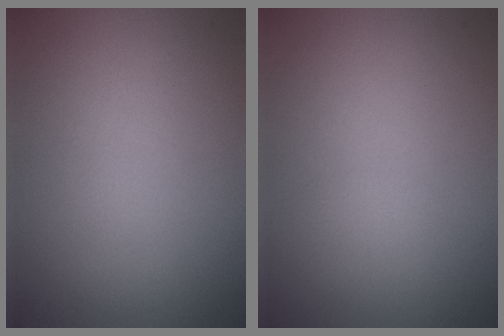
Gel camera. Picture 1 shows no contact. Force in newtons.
{"total": 0.6, "press": 0.6, "slide": 0.0}